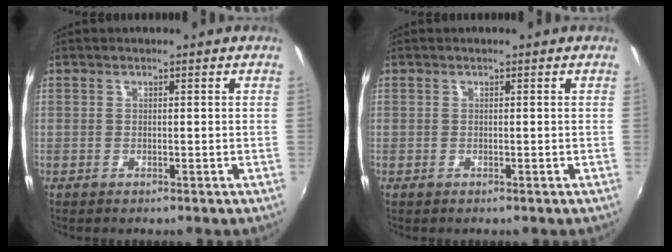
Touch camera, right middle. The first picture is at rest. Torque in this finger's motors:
{"motor_torque": [0.22, -0.22, 0.10, 0.01]}